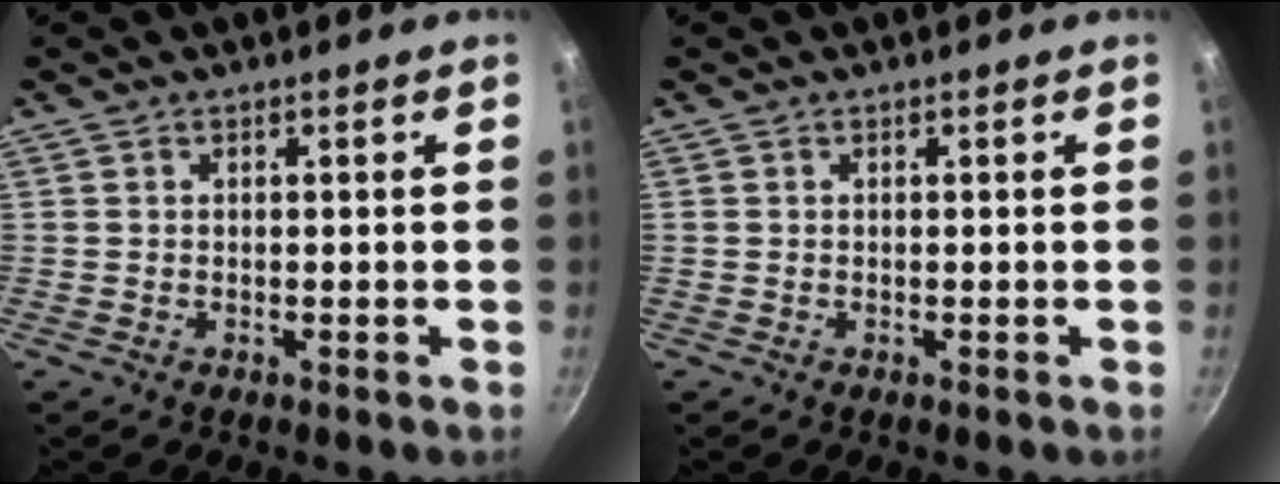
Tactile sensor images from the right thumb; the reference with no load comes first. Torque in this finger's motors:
{"motor_torque": [0.01, -0.01, 0.13, 0.13, 0.02]}